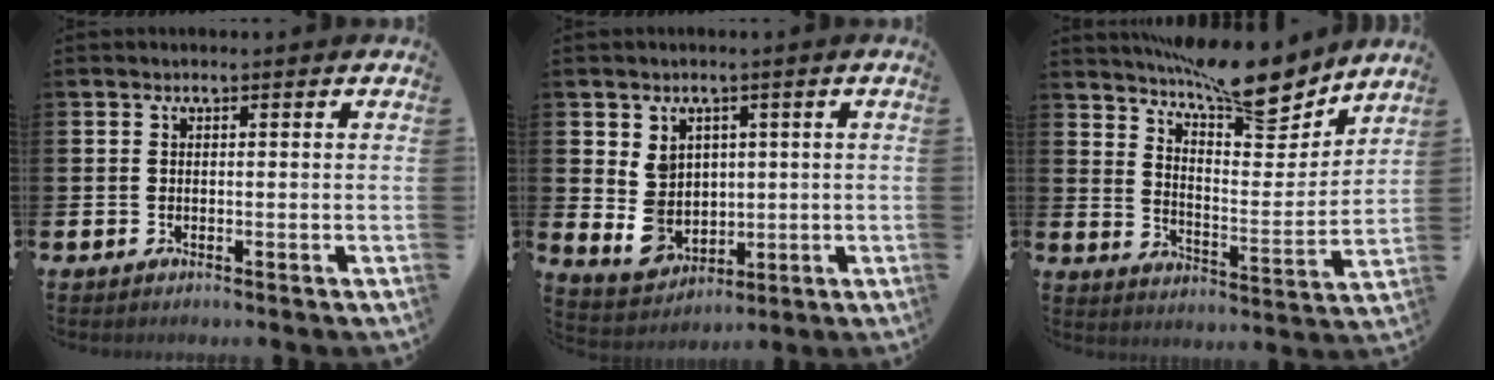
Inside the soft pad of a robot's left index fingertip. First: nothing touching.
{"total": 5.3, "force": [1.5, 4.7, 1.9], "torque": [-0.046, -0.001, 0.027]}
{"total": 12.9, "force": [11.4, 2.6, 5.4], "torque": [-0.100, -0.073, 0.200]}